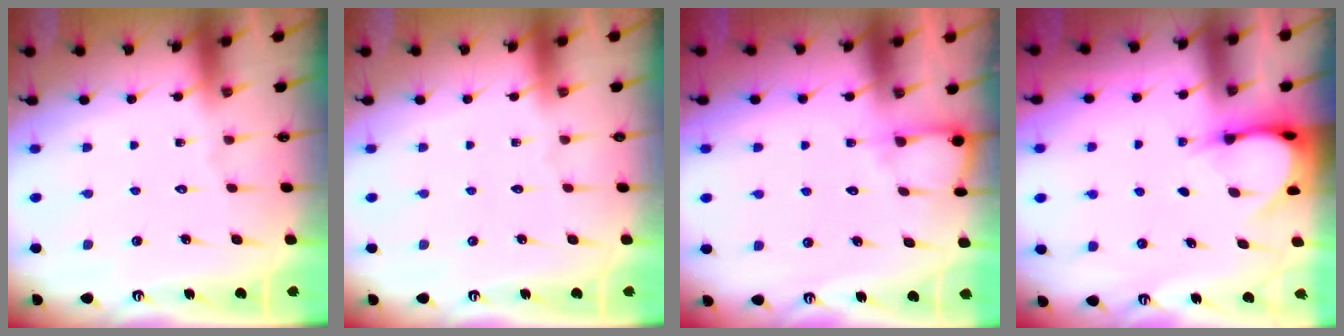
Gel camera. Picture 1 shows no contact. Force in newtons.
{"total": 0.0}
{"total": 6.2, "press": 6.2, "slide": 0.4}
{"total": 4.3, "press": 4.3, "slide": 0.3}